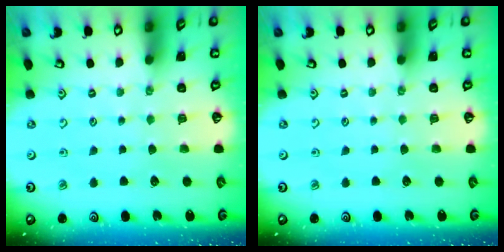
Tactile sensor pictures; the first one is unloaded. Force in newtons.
{"total": 0.0}